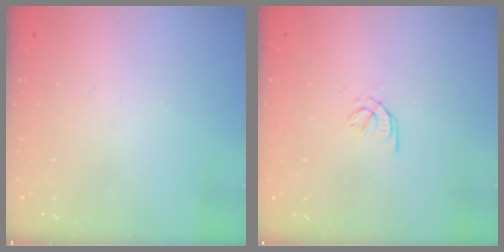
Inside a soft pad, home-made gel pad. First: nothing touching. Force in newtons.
{"total": 2.6, "press": 2.5, "slide": 0.6}